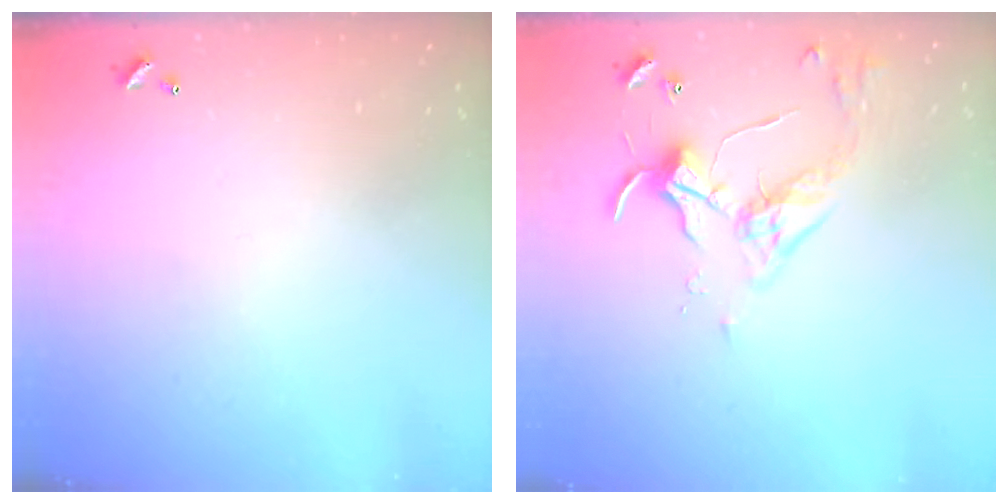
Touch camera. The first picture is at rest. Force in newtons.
{"total": 3.6, "press": 3.5, "slide": 0.7}